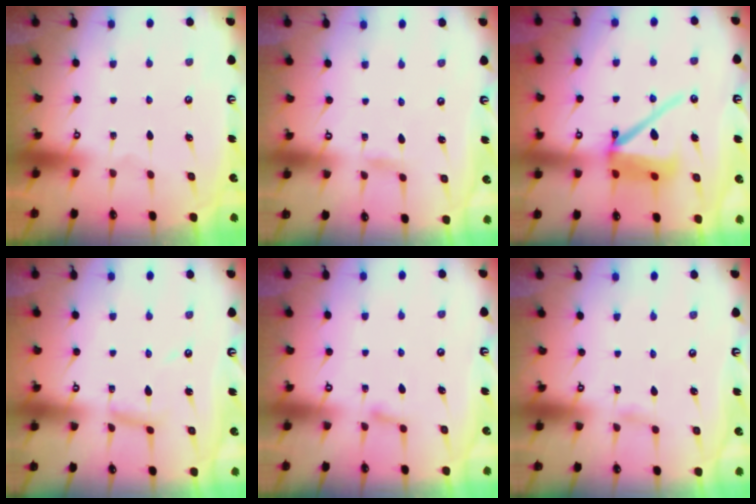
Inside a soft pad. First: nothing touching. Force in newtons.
{"total": 1.7, "press": 1.7, "slide": 0.1}
{"total": 13.5, "press": 13.4, "slide": 1.7}
{"total": 6.9, "press": 6.9, "slide": 0.3}
{"total": 6.1, "press": 6.0, "slide": 0.8}
{"total": 1.7, "press": 1.7, "slide": 0.2}